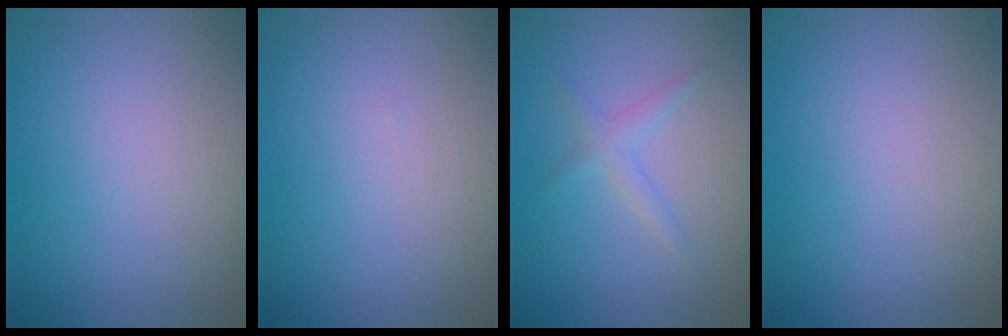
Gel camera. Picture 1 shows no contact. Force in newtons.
{"total": 0.0}
{"total": 1.3, "press": 1.3, "slide": 0.0}
{"total": 0.0}